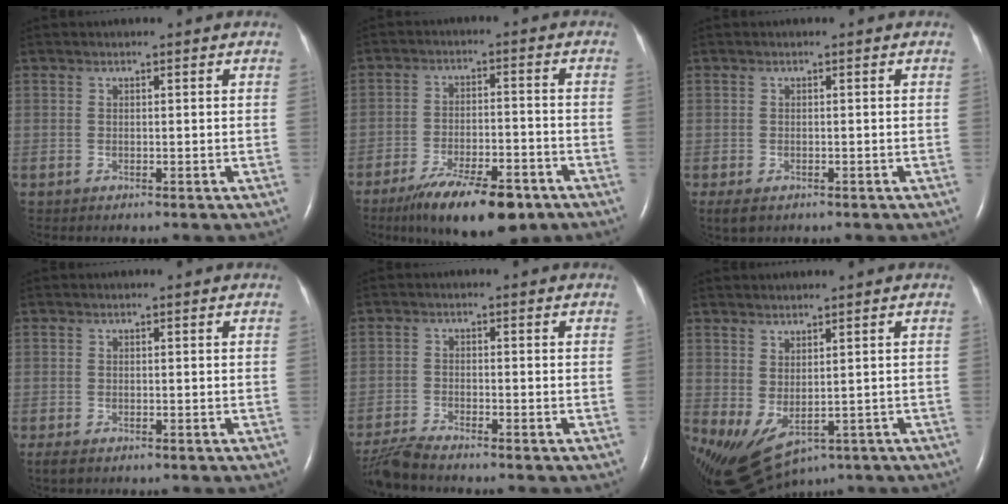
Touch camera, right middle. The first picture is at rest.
{"total": 12.9, "force": [-8.9, 3.7, 8.6], "torque": [-0.140, -0.017, -0.144]}
{"total": 3.3, "force": [-2.1, 1.8, 1.8], "torque": [-0.034, -0.008, -0.029]}
{"total": 2.4, "force": [-1.7, 1.1, 1.4], "torque": [-0.028, -0.006, -0.022]}
{"total": 5.8, "force": [-5.4, -0.1, 2.1], "torque": [-0.044, -0.022, -0.101]}
{"total": 8.0, "force": [-3.0, 3.8, 6.4], "torque": [-0.117, -0.008, -0.030]}